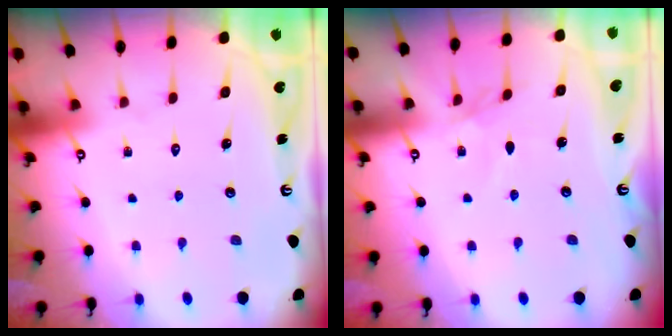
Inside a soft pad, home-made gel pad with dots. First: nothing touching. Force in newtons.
{"total": 1.7, "press": 1.7, "slide": 0.4}